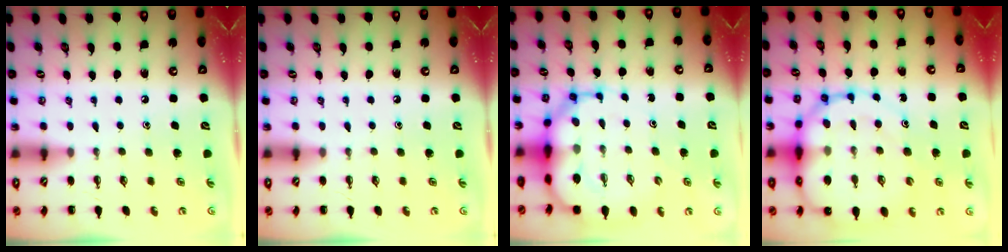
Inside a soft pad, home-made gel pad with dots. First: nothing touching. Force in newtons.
{"total": 0.0}
{"total": 12.2, "press": 11.7, "slide": 3.5}
{"total": 19.0, "press": 18.5, "slide": 4.1}